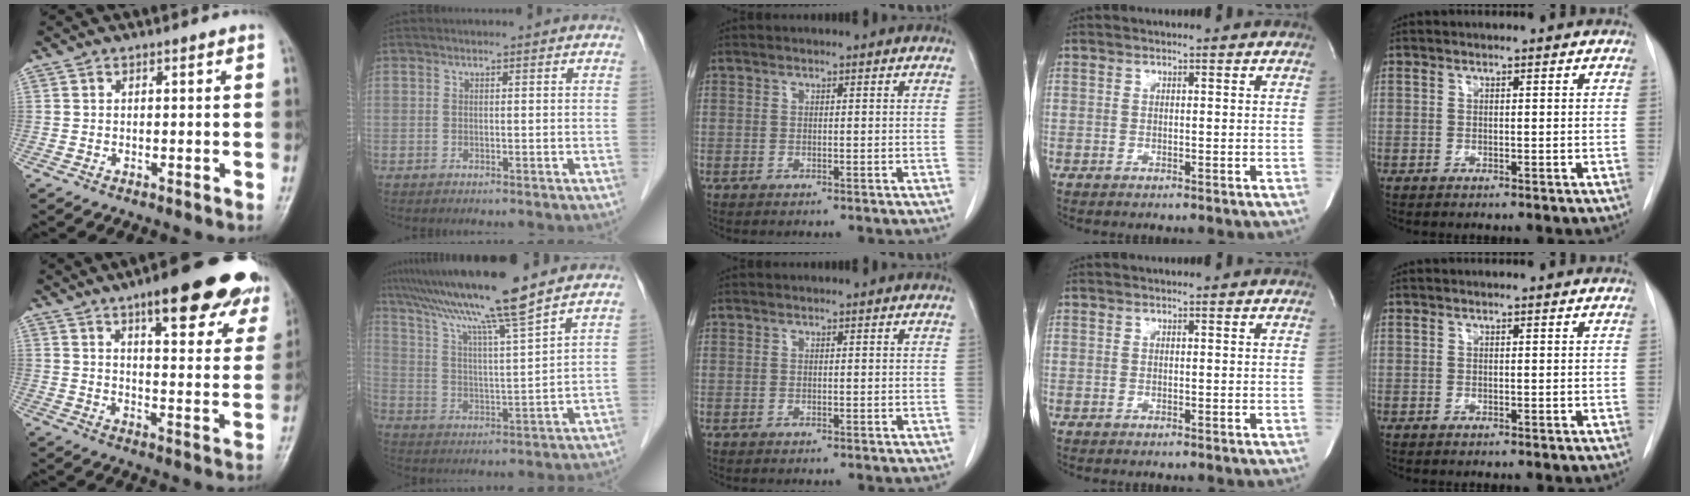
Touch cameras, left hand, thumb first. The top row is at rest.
{"thumb": {"total": 22.5, "force": [14.8, 6.6, 15.6], "torque": [-0.165, -0.046, 0.186]}, "index": {"total": 13.7, "force": [11.1, -1.8, 7.8], "torque": [-0.140, 0.008, 0.193]}}